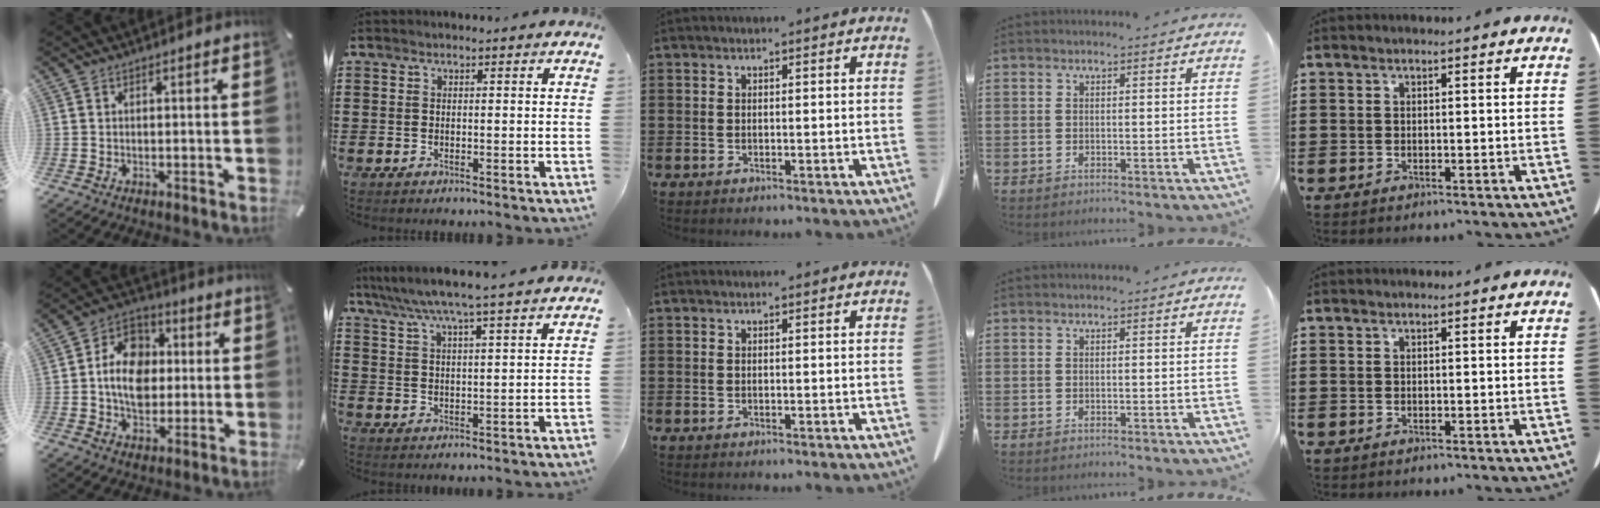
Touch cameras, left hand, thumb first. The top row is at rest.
{"thumb": {"total": 11.9, "force": [-0.9, 9.6, 6.9], "torque": [-0.131, 0.019, -0.016]}, "index": {"total": 5.7, "force": [5.0, -0.7, 2.7], "torque": [-0.071, -0.028, 0.085]}}